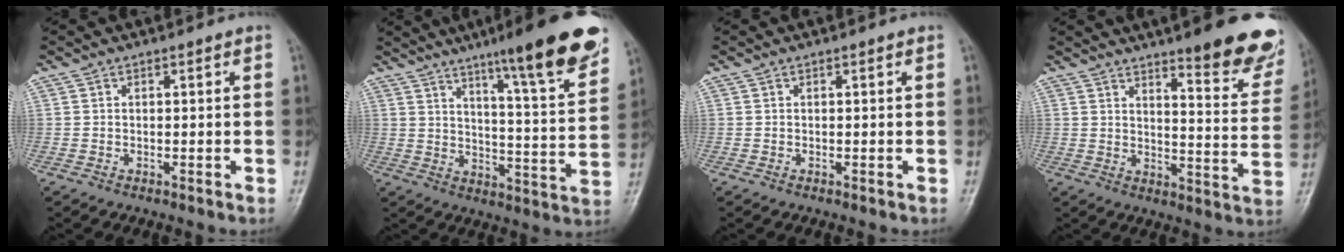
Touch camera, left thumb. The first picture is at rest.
{"total": 18.2, "force": [12.0, 1.8, 13.6], "torque": [-0.171, -0.063, 0.172]}
{"total": 0.0}
{"total": 16.6, "force": [11.9, 3.4, 11.0], "torque": [-0.098, -0.079, 0.151]}